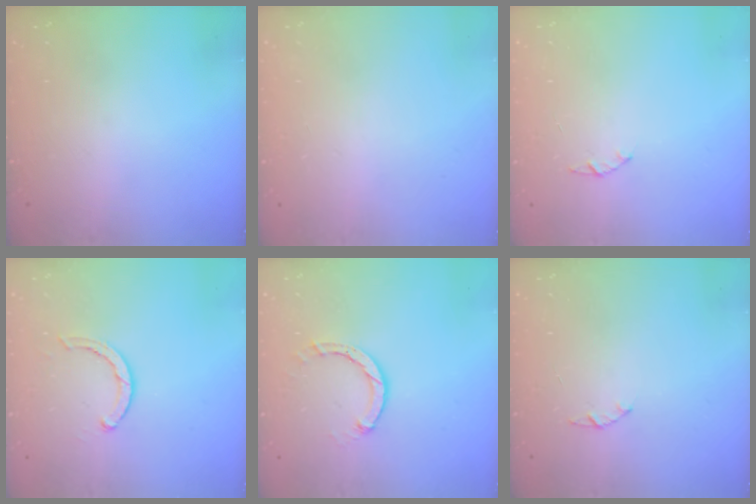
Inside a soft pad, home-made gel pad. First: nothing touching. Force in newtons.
{"total": 2.4, "press": 2.4, "slide": 0.2}
{"total": 1.0, "press": 0.9, "slide": 0.3}
{"total": 3.7, "press": 3.7, "slide": 0.7}
{"total": 3.0, "press": 3.0, "slide": 0.4}
{"total": 1.0, "press": 0.9, "slide": 0.3}